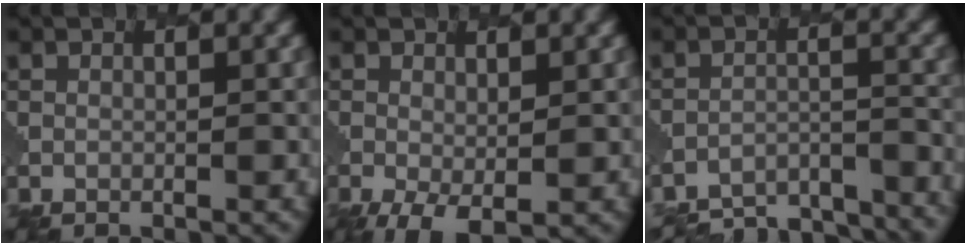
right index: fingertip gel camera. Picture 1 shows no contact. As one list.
[{"total": 3.3, "force": [-1.0, 1.5, 2.8], "torque": [-0.058, -0.012, -0.014]}, {"total": 8.9, "force": [-8.6, 1.8, 1.2], "torque": [-0.012, -0.002, -0.113]}]